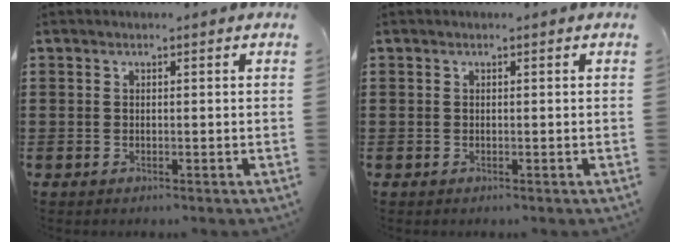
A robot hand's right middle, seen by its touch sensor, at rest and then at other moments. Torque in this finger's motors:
{"motor_torque": [0.18, -0.28, -0.02, -0.01]}